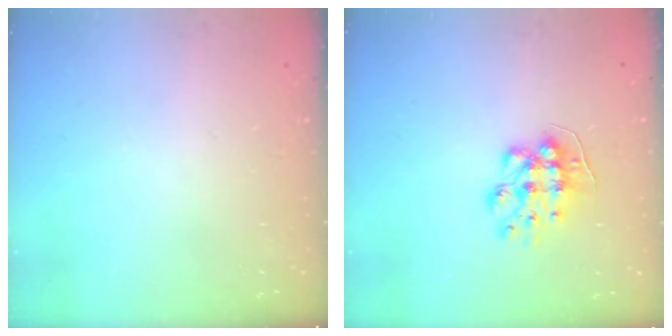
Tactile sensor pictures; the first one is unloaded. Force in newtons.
{"total": 8.8, "press": 8.8, "slide": 0.4}